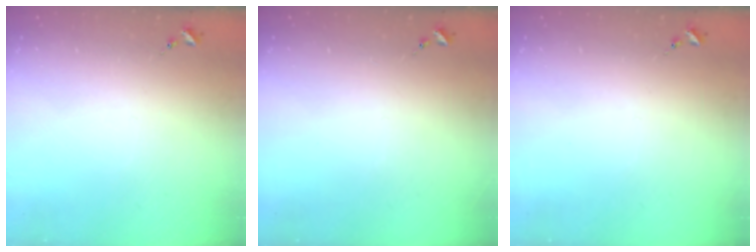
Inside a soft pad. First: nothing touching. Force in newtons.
{"total": 0.0}
{"total": 0.0}